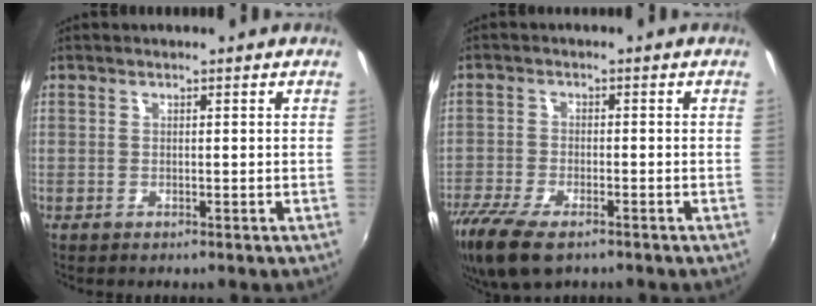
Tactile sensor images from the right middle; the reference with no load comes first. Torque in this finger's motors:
{"motor_torque": [1.09, -1.04, 0.42, 0.15]}